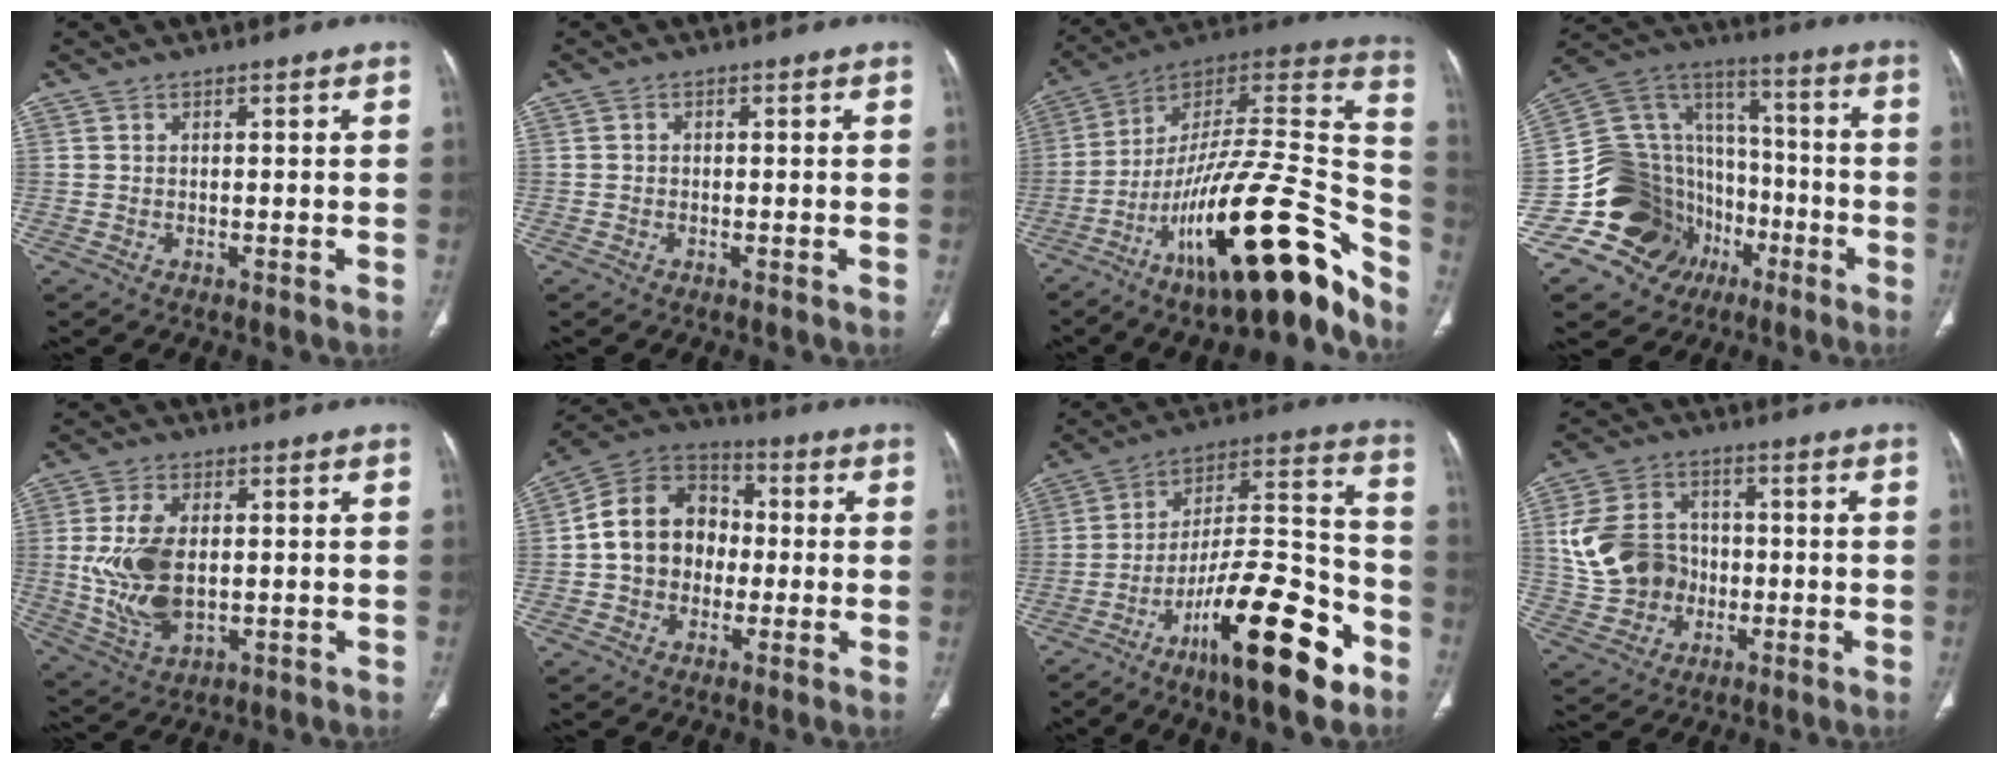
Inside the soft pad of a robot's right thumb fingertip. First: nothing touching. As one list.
[{"total": 0.6, "force": [-0.3, 0.6, 0.1], "torque": [0.004, 0.004, -0.009]}, {"total": 30.8, "force": [-18.0, 8.8, 23.5], "torque": [-0.293, 0.103, -0.288]}, {"total": 24.2, "force": [-9.4, 19.9, 10.2], "torque": [-0.147, 0.119, -0.147]}, {"total": 12.0, "force": [0.2, 6.9, 9.8], "torque": [-0.198, -0.008, 0.016]}, {"total": 14.0, "force": [-0.5, 11.5, 8.0], "torque": [-0.100, 0.038, -0.020]}, {"total": 22.6, "force": [-12.3, 6.1, 17.9], "torque": [-0.295, 0.076, -0.202]}, {"total": 13.3, "force": [-0.3, 11.4, 6.8], "torque": [-0.108, 0.017, 0.001]}]